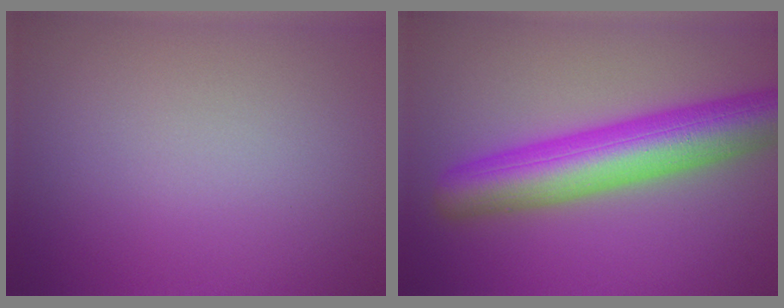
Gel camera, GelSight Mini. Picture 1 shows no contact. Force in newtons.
{"total": 9.0, "press": 9.0, "slide": 0.2}